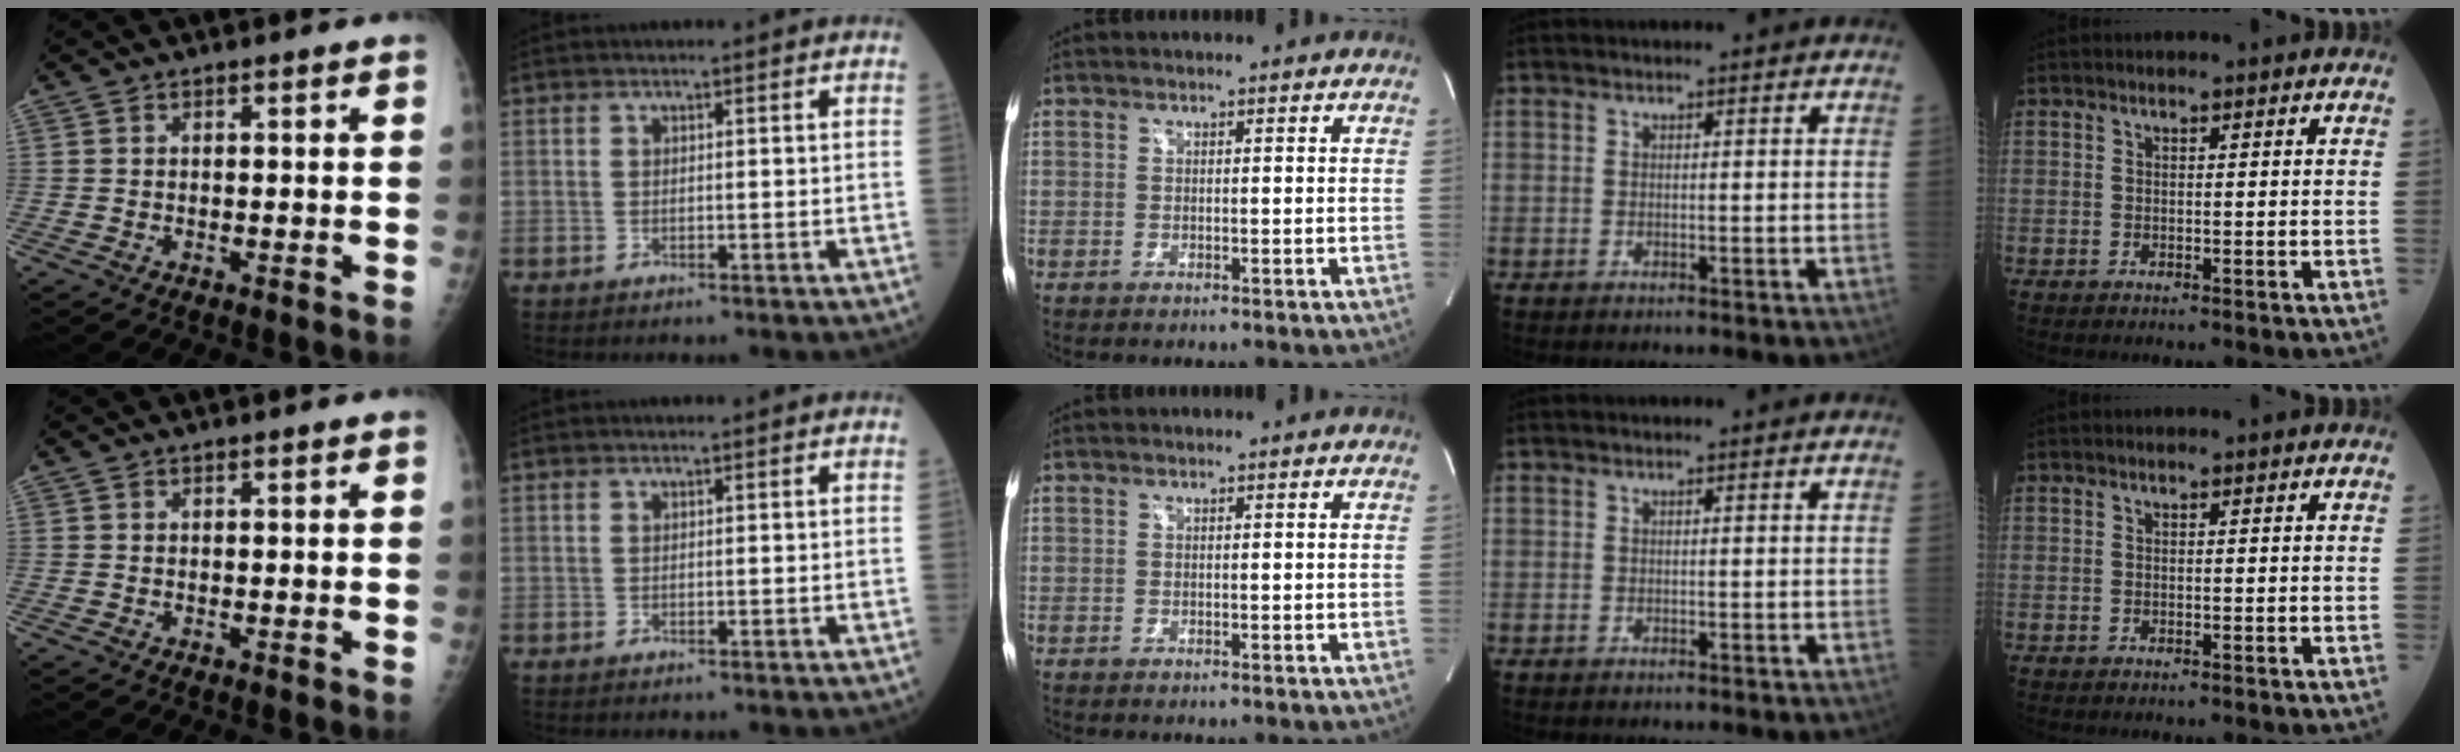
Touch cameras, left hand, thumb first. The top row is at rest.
{}